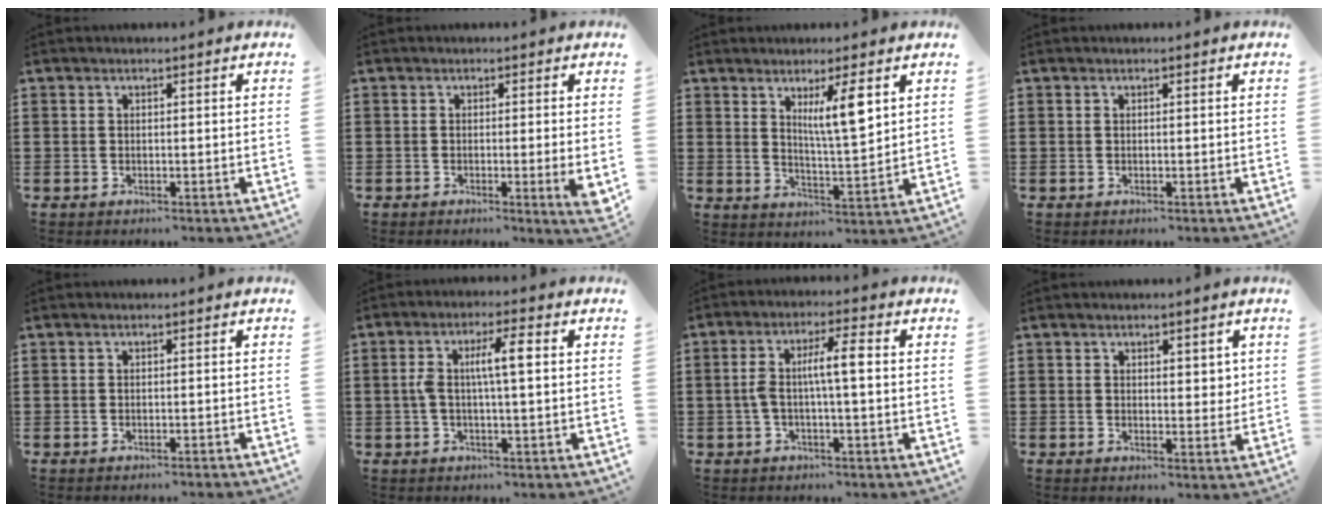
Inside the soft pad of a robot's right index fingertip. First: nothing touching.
{"total": 1.2, "force": [-0.3, 0.1, 1.2], "torque": [-0.021, -0.005, -0.004]}
{"total": 6.4, "force": [3.0, 1.0, 5.6], "torque": [-0.100, -0.004, 0.045]}
{"total": 0.0}
{"total": 0.7, "force": [-0.6, -0.1, 0.1], "torque": [-0.004, -0.002, -0.013]}
{"total": 5.6, "force": [0.4, 1.0, 5.5], "torque": [-0.111, 0.003, -0.001]}
{"total": 5.5, "force": [-0.2, 1.0, 5.4], "torque": [-0.109, 0.002, -0.010]}
{"total": 2.3, "force": [1.2, 1.4, 1.4], "torque": [-0.006, -0.003, 0.017]}